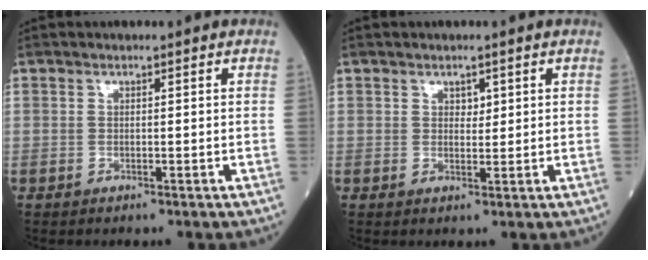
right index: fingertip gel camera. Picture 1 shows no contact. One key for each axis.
{"total": 1.4, "fx": 0.7, "fy": 0.9, "fz": 0.8, "tx": -0.006, "ty": -0.003, "tz": 0.011}